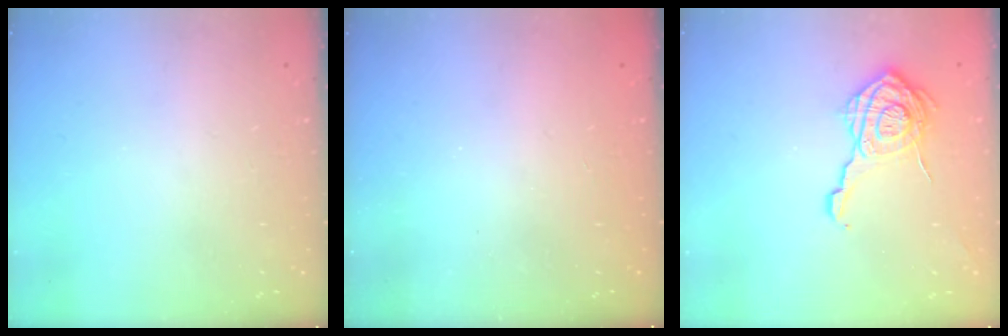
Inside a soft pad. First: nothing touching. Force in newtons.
{"total": 2.4, "press": 2.3, "slide": 0.8}
{"total": 18.1, "press": 18.1, "slide": 0.8}